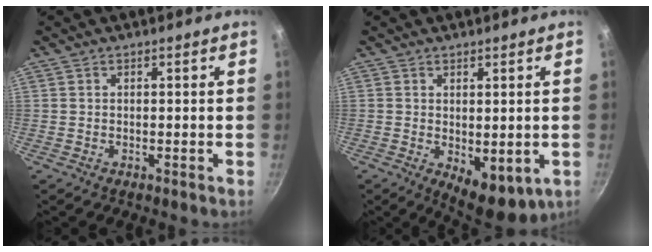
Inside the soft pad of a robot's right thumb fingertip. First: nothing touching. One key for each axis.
{"total": 7.8, "fx": -0.8, "fy": 4.0, "fz": 6.7, "tx": -0.071, "ty": -0.017, "tz": 0.001}